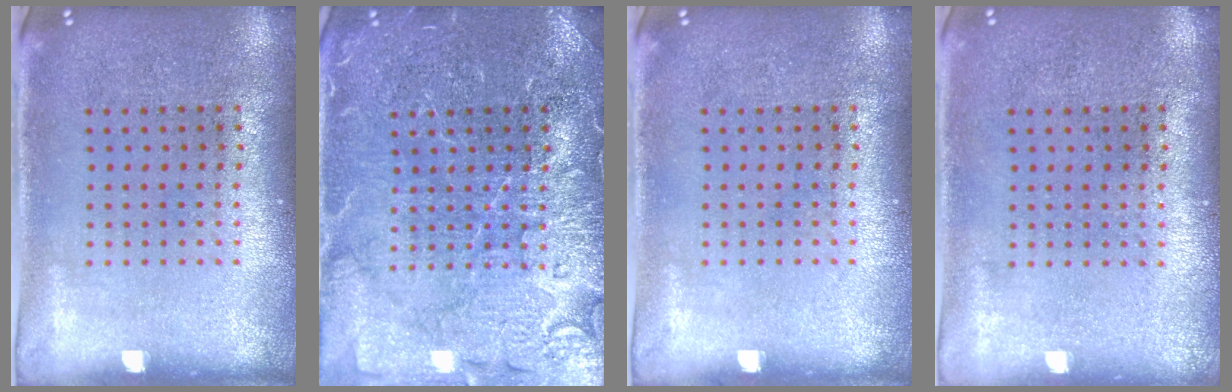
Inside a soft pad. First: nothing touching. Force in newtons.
{"total": 6.1, "press": 6.1, "slide": 0.9}
{"total": 0.0}
{"total": 0.0}